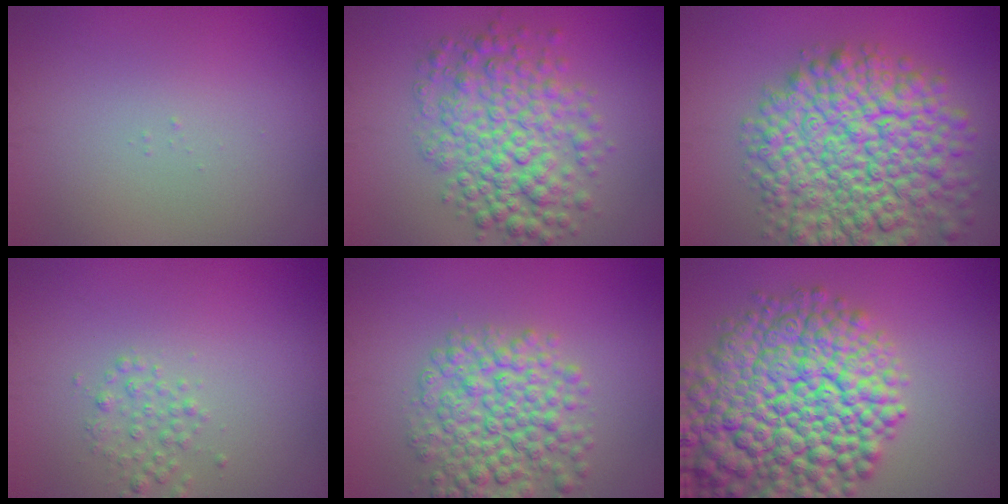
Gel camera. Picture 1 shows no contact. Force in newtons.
{"total": 6.7, "press": 6.7, "slide": 0.1}
{"total": 12.3, "press": 12.3, "slide": 0.5}
{"total": 1.7, "press": 1.7, "slide": 0.0}
{"total": 6.5, "press": 6.5, "slide": 0.2}
{"total": 14.0, "press": 14.0, "slide": 0.7}